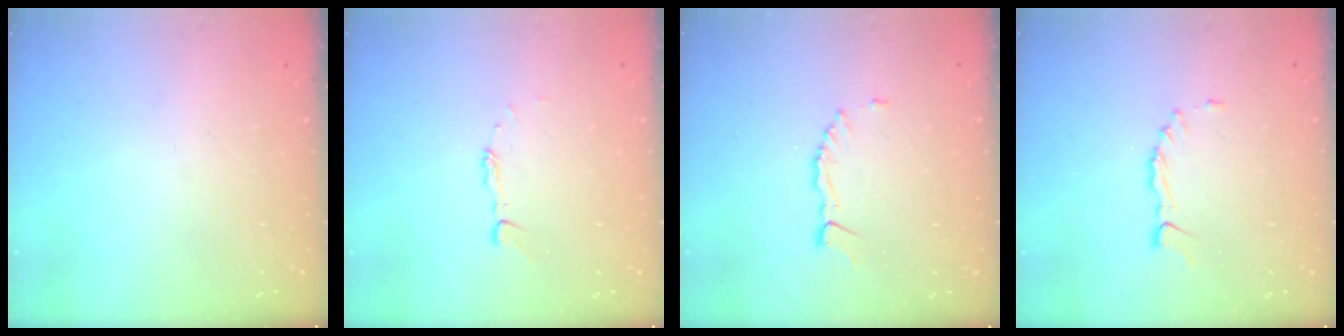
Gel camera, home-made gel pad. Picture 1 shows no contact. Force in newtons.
{"total": 4.1, "press": 4.0, "slide": 0.3}
{"total": 4.1, "press": 4.1, "slide": 0.4}
{"total": 1.7, "press": 1.6, "slide": 0.2}